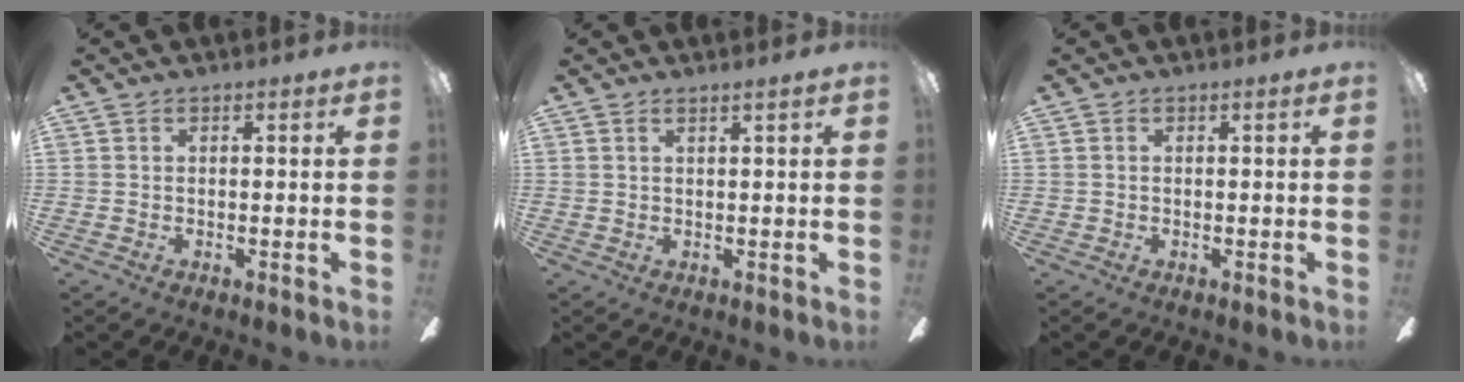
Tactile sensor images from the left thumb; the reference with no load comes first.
{"total": 1.3, "force": [1.1, 0.0, 0.7], "torque": [-0.016, 0.001, 0.019]}
{"total": 0.0}